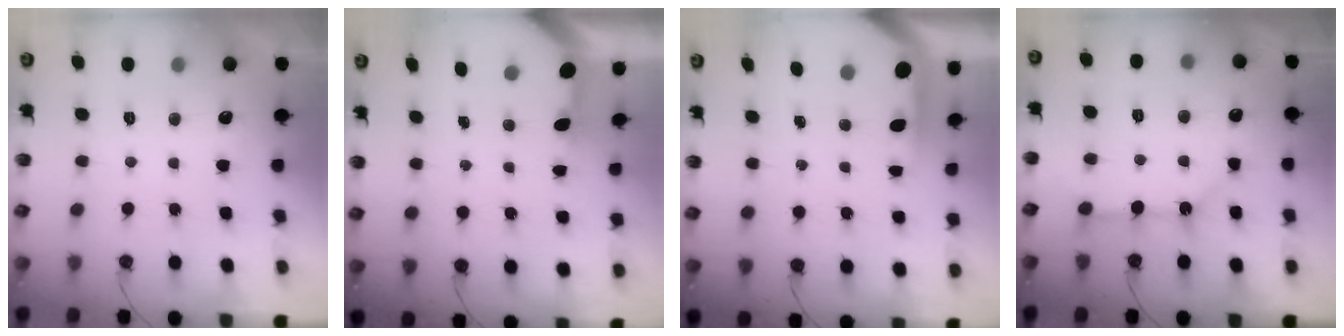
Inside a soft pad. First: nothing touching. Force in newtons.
{"total": 3.2, "press": 3.2, "slide": 0.3}
{"total": 3.8, "press": 3.8, "slide": 0.4}
{"total": 10.8, "press": 10.8, "slide": 1.0}